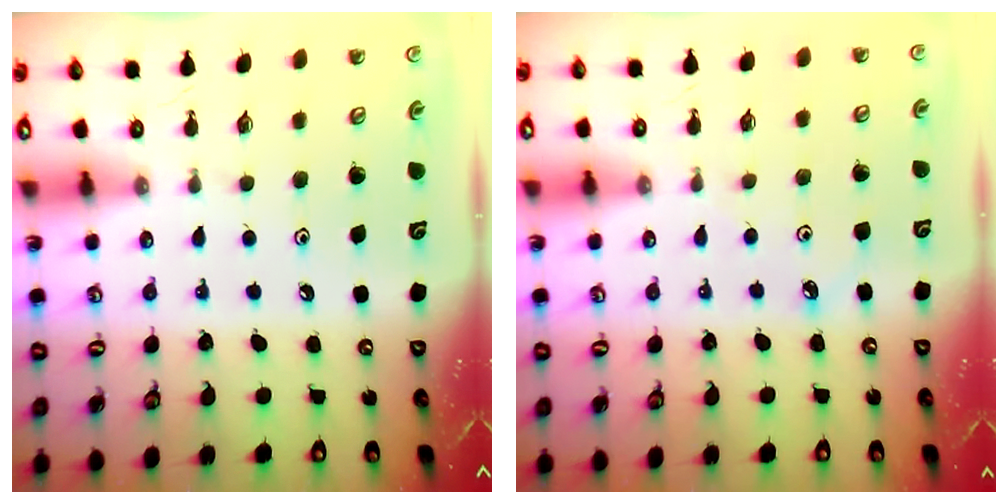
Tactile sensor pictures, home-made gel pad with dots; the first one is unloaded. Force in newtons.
{"total": 2.3, "press": 2.3, "slide": 0.2}